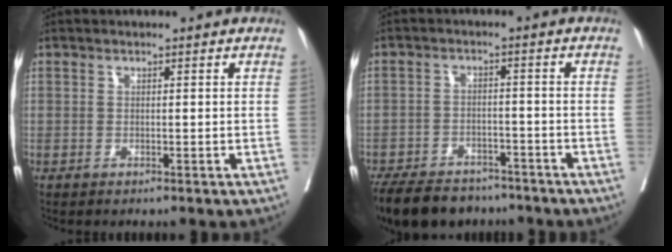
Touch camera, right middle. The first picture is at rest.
{"total": 13.6, "force": [-11.0, 6.1, 5.1], "torque": [-0.103, -0.007, -0.158]}